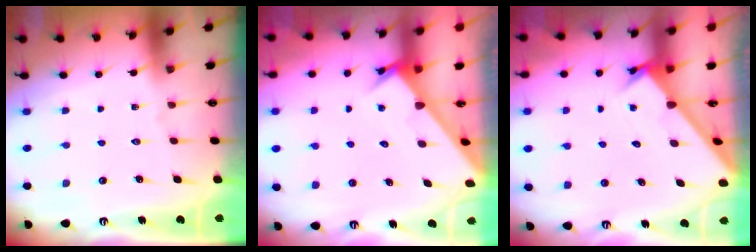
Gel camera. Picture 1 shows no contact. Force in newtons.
{"total": 2.8, "press": 2.8, "slide": 0.1}
{"total": 2.1, "press": 2.1, "slide": 0.1}